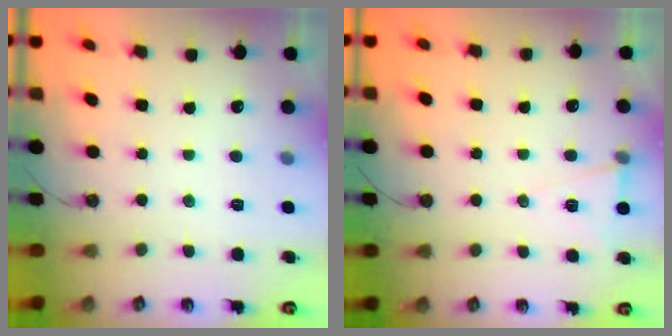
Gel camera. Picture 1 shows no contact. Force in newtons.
{"total": 6.4, "press": 4.5, "slide": 4.5}